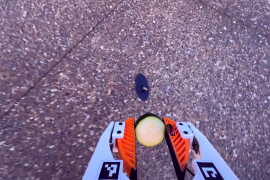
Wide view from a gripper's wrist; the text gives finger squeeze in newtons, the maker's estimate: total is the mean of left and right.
{"total": 8.1, "left": 8.0, "right": 8.3}